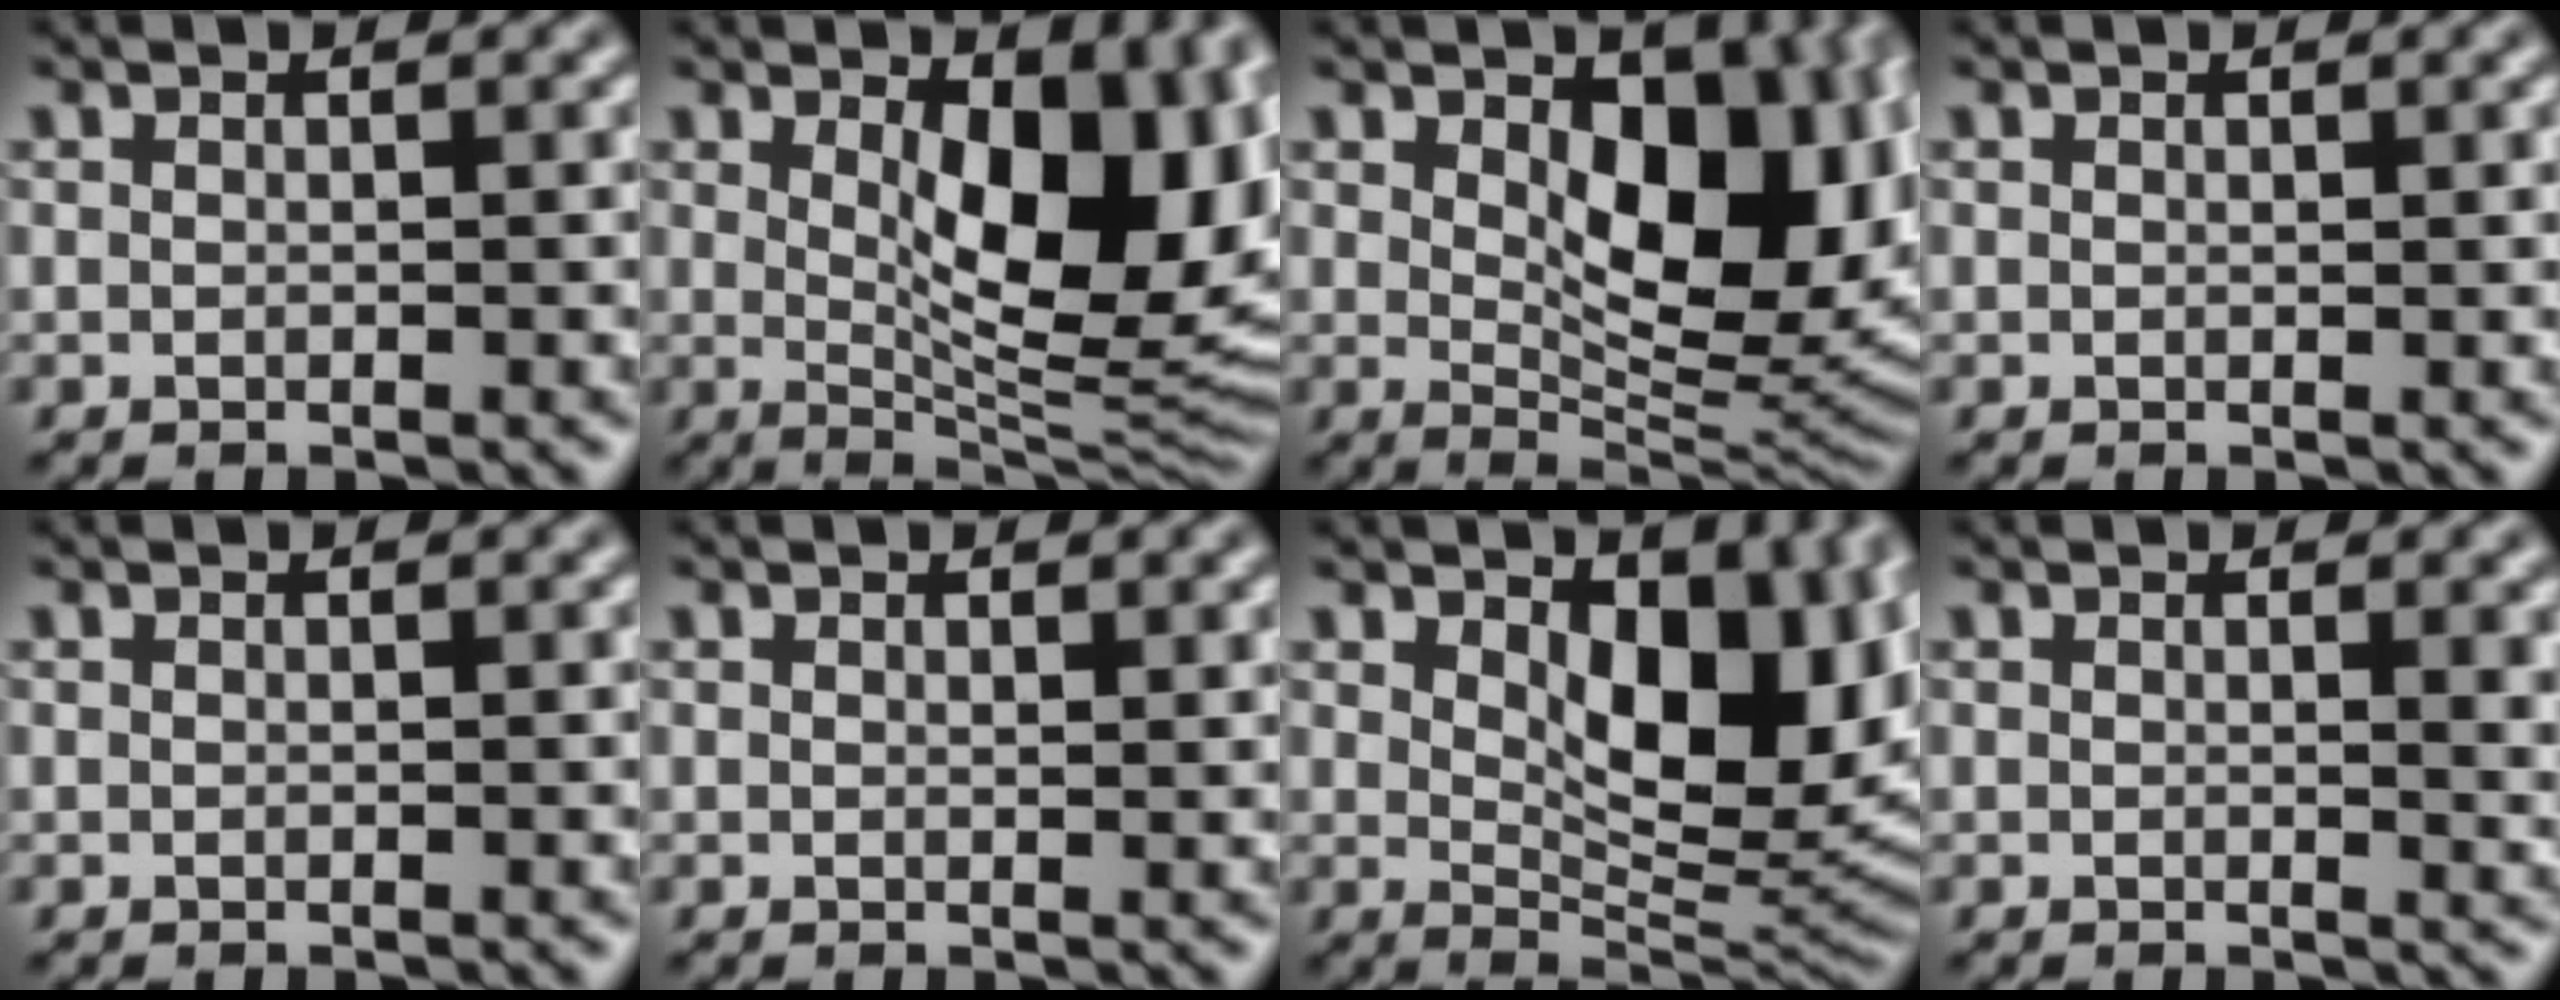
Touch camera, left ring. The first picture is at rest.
{"total": 12.0, "force": [2.3, 5.1, 10.6], "torque": [-0.128, -0.010, 0.043]}
{"total": 12.5, "force": [2.6, 6.9, 10.1], "torque": [-0.118, -0.008, 0.048]}
{"total": 0.0}
{"total": 0.0}
{"total": 0.5, "force": [0.4, 0.1, 0.3], "torque": [-0.003, -0.003, 0.008]}
{"total": 10.6, "force": [2.6, 5.5, 8.7], "torque": [-0.122, -0.011, 0.045]}
{"total": 2.2, "force": [0.7, 0.7, 2.0], "torque": [-0.016, -0.001, 0.008]}